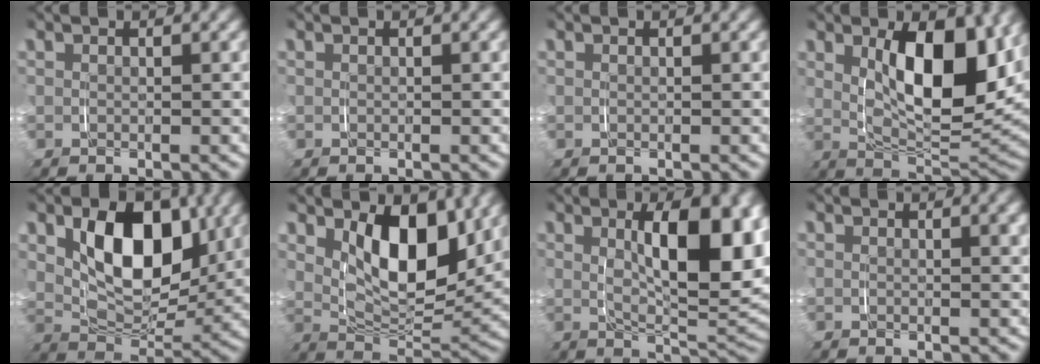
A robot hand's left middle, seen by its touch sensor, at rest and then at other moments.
{"total": 0.0}
{"total": 0.0}
{"total": 10.3, "force": [2.2, 4.6, 8.9], "torque": [-0.140, -0.014, 0.035]}
{"total": 9.4, "force": [2.5, 5.9, 7.0], "torque": [-0.129, -0.017, 0.038]}
{"total": 8.8, "force": [3.1, 4.5, 6.8], "torque": [-0.124, -0.014, 0.048]}
{"total": 8.9, "force": [1.2, 3.3, 8.2], "torque": [-0.118, -0.009, 0.021]}
{"total": 0.6, "force": [0.4, -0.2, 0.5], "torque": [-0.006, 0.001, 0.005]}